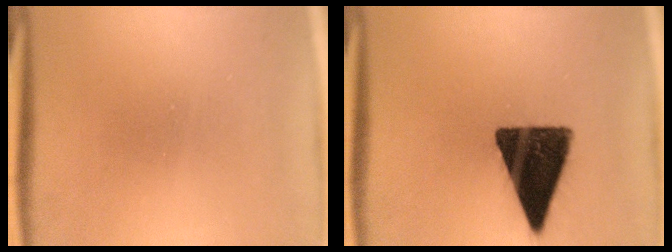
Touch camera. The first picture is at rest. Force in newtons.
{"total": 14.6}